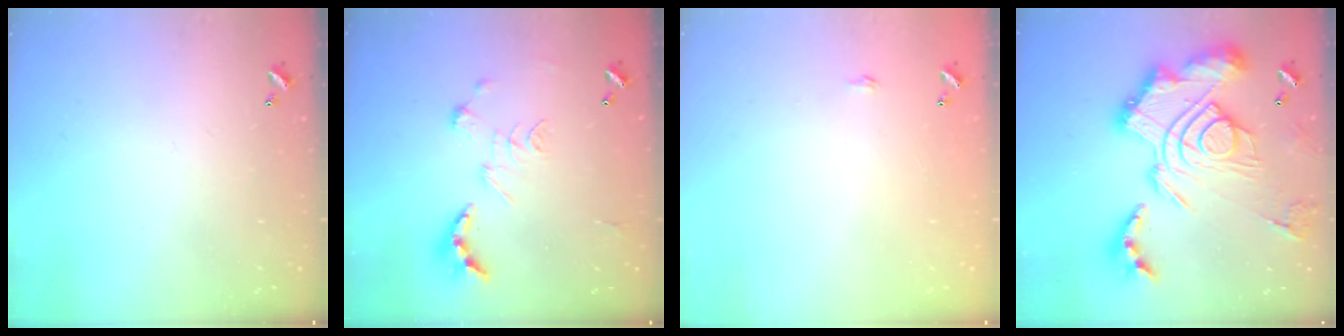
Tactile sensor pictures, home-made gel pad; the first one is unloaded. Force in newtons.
{"total": 2.5, "press": 2.0, "slide": 1.5}
{"total": 0.6, "press": 0.6, "slide": 0.2}
{"total": 4.2, "press": 3.4, "slide": 2.5}